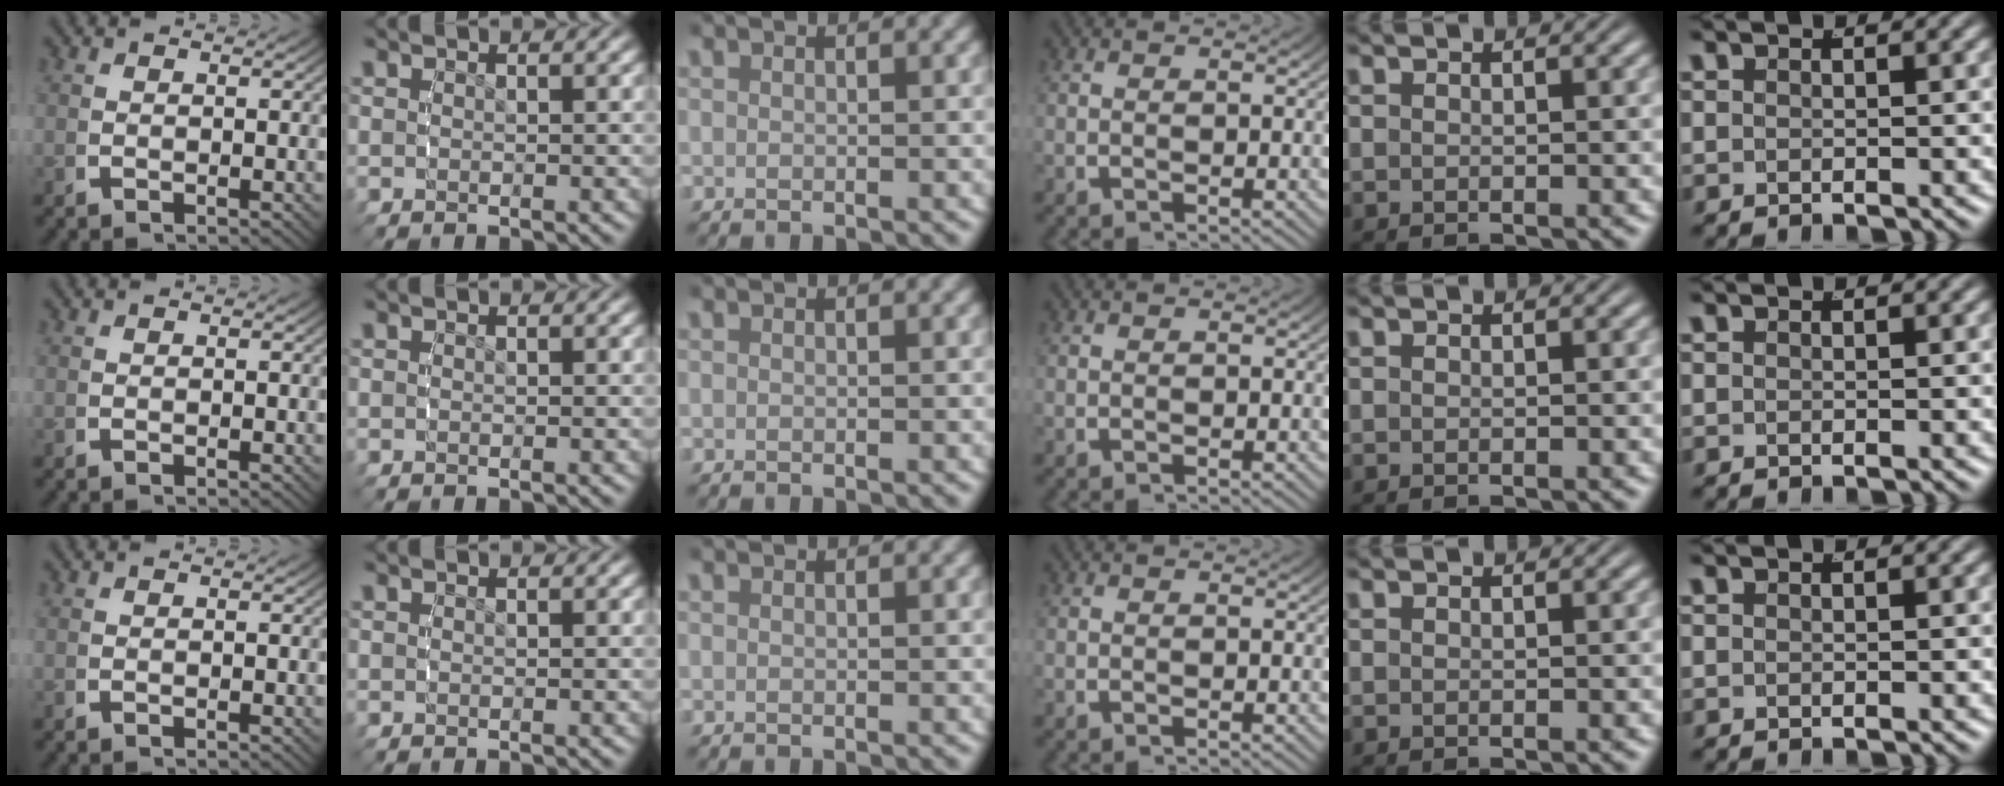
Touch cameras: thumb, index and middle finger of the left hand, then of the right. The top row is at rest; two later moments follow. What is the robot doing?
{"motion": "reach", "object": "button"}